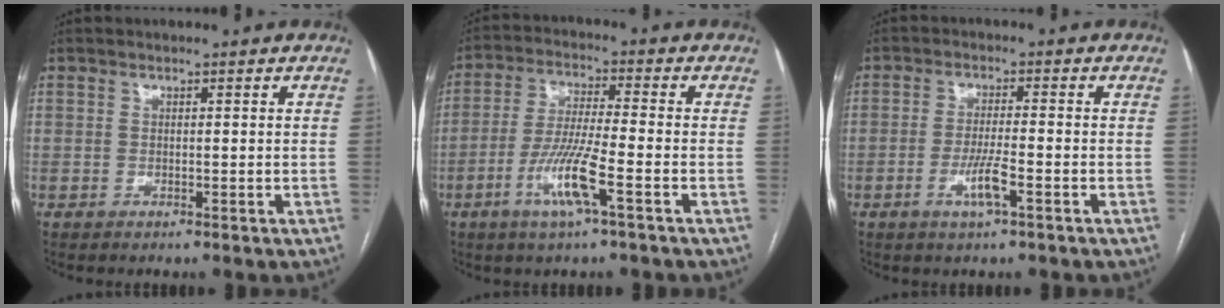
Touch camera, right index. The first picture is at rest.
{"total": 9.0, "force": [-3.8, 0.0, 8.1], "torque": [-0.165, -0.009, -0.076]}
{"total": 4.6, "force": [-2.0, 0.1, 4.1], "torque": [-0.081, -0.007, -0.038]}